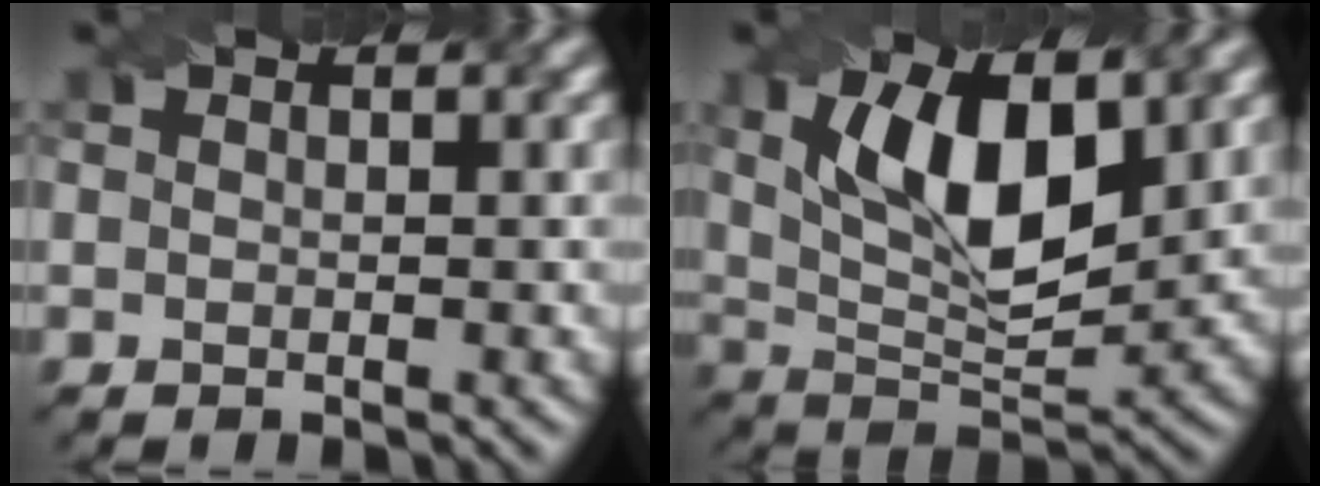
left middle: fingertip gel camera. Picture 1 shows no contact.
{"total": 9.7, "force": [3.0, 4.2, 8.2], "torque": [-0.142, 0.000, 0.049]}